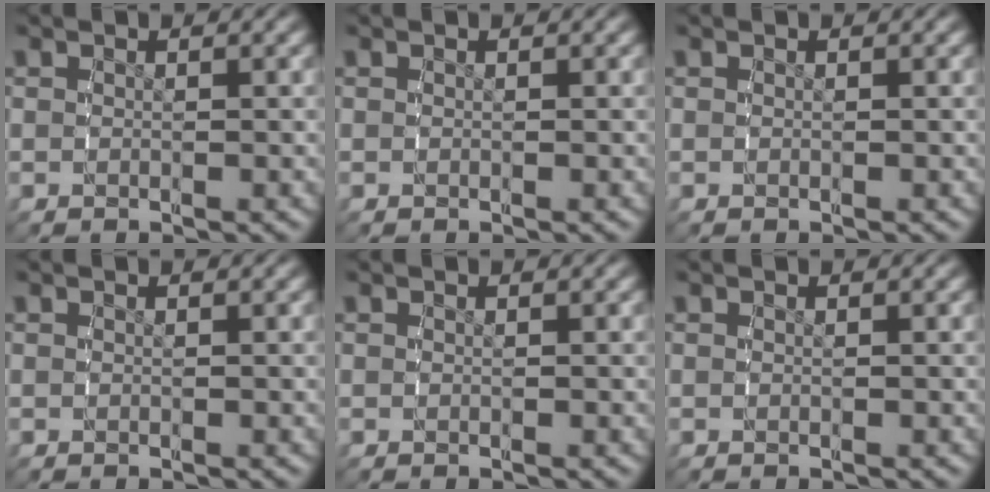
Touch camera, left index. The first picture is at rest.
{"total": 0.0}
{"total": 0.0}
{"total": 0.0}
{"total": 0.0}
{"total": 0.0}